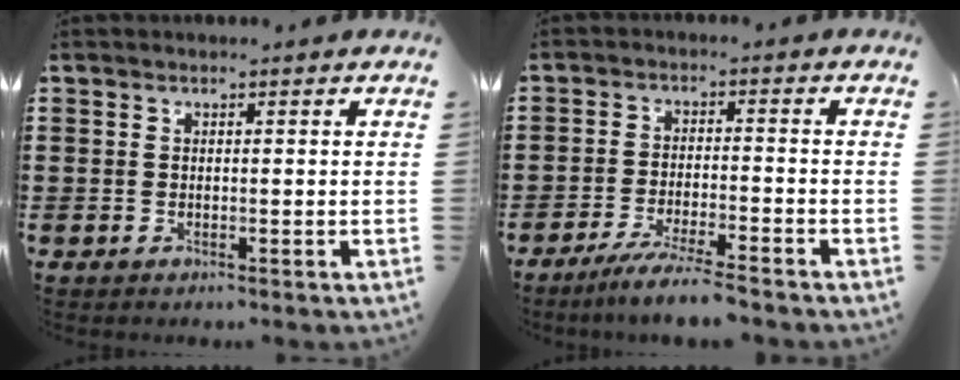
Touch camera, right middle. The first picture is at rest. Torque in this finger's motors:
{"motor_torque": [1.32, -0.82, 0.32, 0.08]}